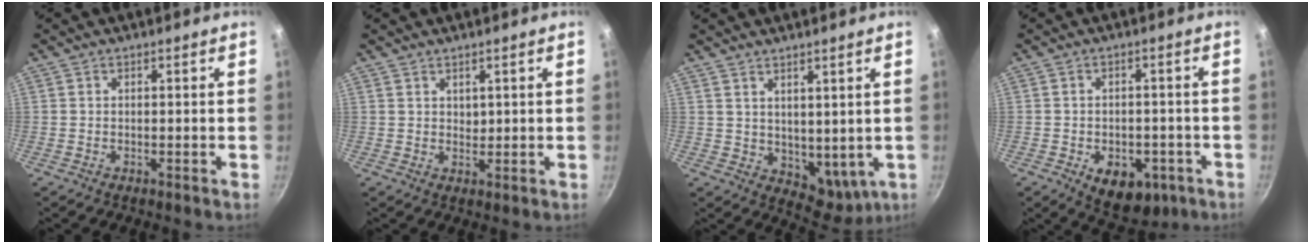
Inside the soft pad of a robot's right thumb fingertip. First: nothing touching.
{"total": 1.7, "force": [1.2, 1.0, 0.6], "torque": [-0.003, -0.005, 0.023]}
{"total": 8.0, "force": [3.5, 5.0, 5.2], "torque": [-0.059, -0.022, 0.078]}
{"total": 10.3, "force": [-4.0, 6.6, 6.8], "torque": [-0.057, 0.009, -0.040]}